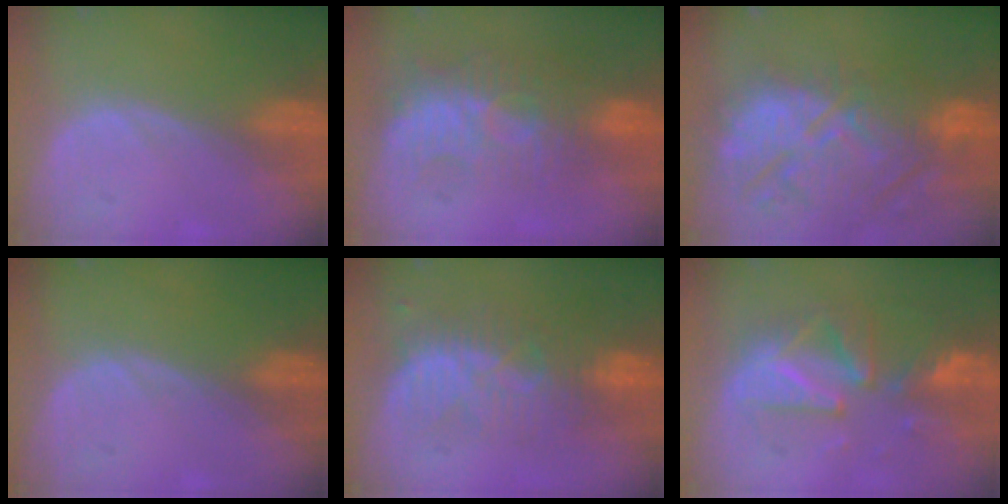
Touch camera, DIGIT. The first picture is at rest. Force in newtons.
{"total": 9.4, "press": 8.4, "slide": 4.3}
{"total": 14.6, "press": 12.7, "slide": 7.2}
{"total": 0.0}
{"total": 8.2, "press": 7.8, "slide": 2.5}
{"total": 9.9, "press": 8.8, "slide": 4.7}